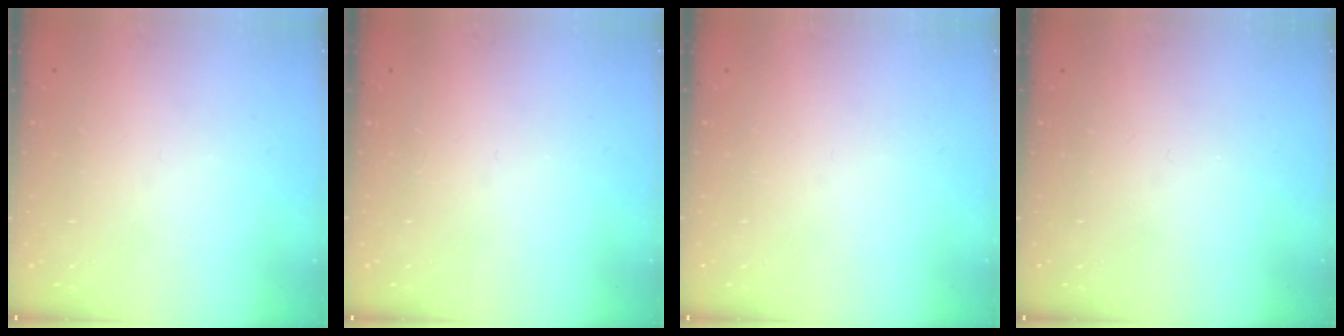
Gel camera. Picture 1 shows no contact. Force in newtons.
{"total": 2.6, "press": 2.6, "slide": 0.4}
{"total": 0.0}
{"total": 0.0}